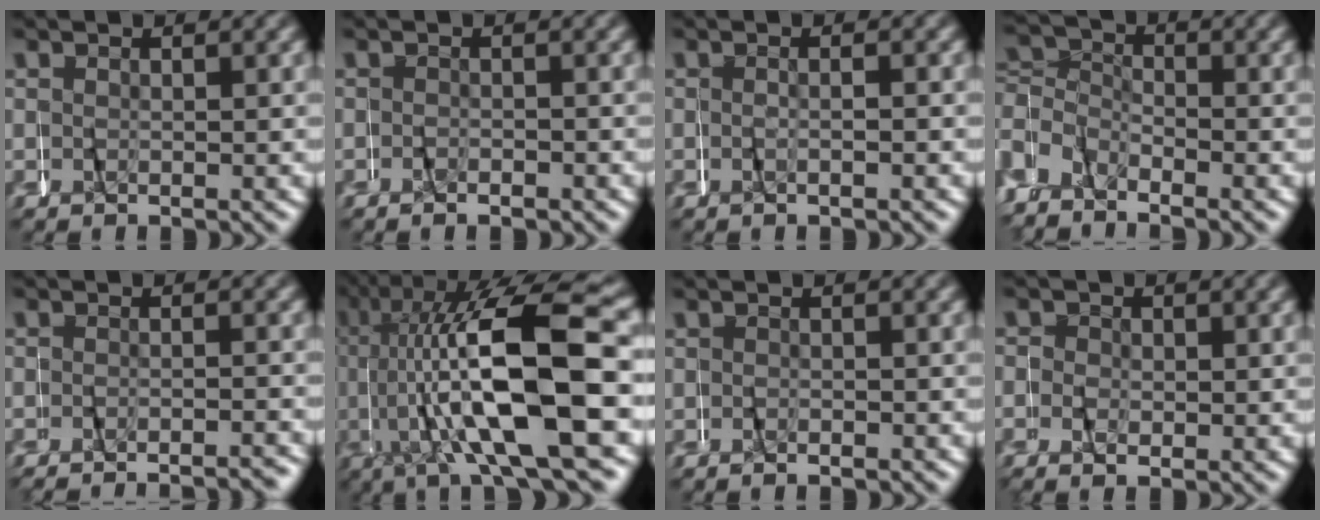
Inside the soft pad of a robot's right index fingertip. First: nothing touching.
{"total": 1.1, "force": [-0.7, 0.6, 0.5], "torque": [-0.015, -0.002, -0.015]}
{"total": 0.9, "force": [-0.8, -0.3, 0.2], "torque": [-0.011, 0.005, -0.017]}
{"total": 4.2, "force": [-1.4, 3.7, 1.5], "torque": [-0.039, -0.004, -0.031]}
{"total": 2.7, "force": [-2.7, -0.1, -0.2], "torque": [0.001, 0.004, -0.049]}
{"total": 14.8, "force": [0.4, 5.0, 13.9], "torque": [-0.237, 0.018, 0.009]}
{"total": 1.0, "force": [-0.4, 0.6, 0.6], "torque": [-0.016, -0.003, -0.009]}
{"total": 1.4, "force": [-0.2, 1.3, 0.7], "torque": [-0.007, 0.002, -0.008]}